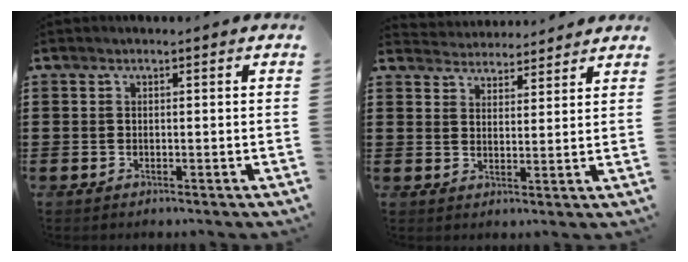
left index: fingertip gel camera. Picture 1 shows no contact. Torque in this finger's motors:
{"motor_torque": [1.07, -1.07, 0.19, 0.02]}